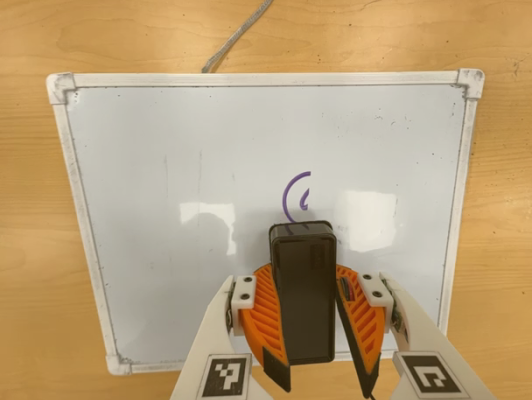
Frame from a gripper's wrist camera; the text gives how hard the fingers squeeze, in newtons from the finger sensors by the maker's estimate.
{"total": 11.6, "left": 11.8, "right": 11.4}